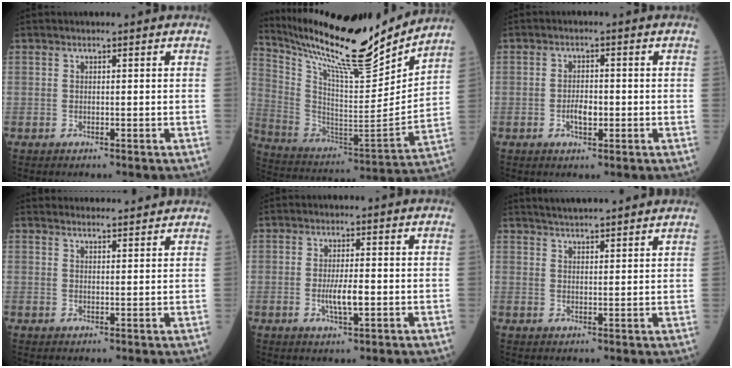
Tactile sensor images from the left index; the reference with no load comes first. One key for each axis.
{"total": 22.4, "fx": 20.1, "fy": 1.6, "fz": 9.8, "tx": -0.188, "ty": -0.048, "tz": 0.329}
{"total": 2.9, "fx": -1.0, "fy": 1.2, "fz": 2.4, "tx": -0.047, "ty": -0.001, "tz": -0.015}
{"total": 6.9, "fx": 6.8, "fy": 0.9, "fz": 1.3, "tx": -0.014, "ty": 0.017, "tz": 0.076}
{"total": 3.9, "fx": -0.9, "fy": 0.7, "fz": 3.7, "tx": -0.076, "ty": -0.008, "tz": -0.014}
{"total": 9.0, "fx": 8.2, "fy": 0.7, "fz": 3.6, "tx": -0.057, "ty": 0.023, "tz": 0.111}